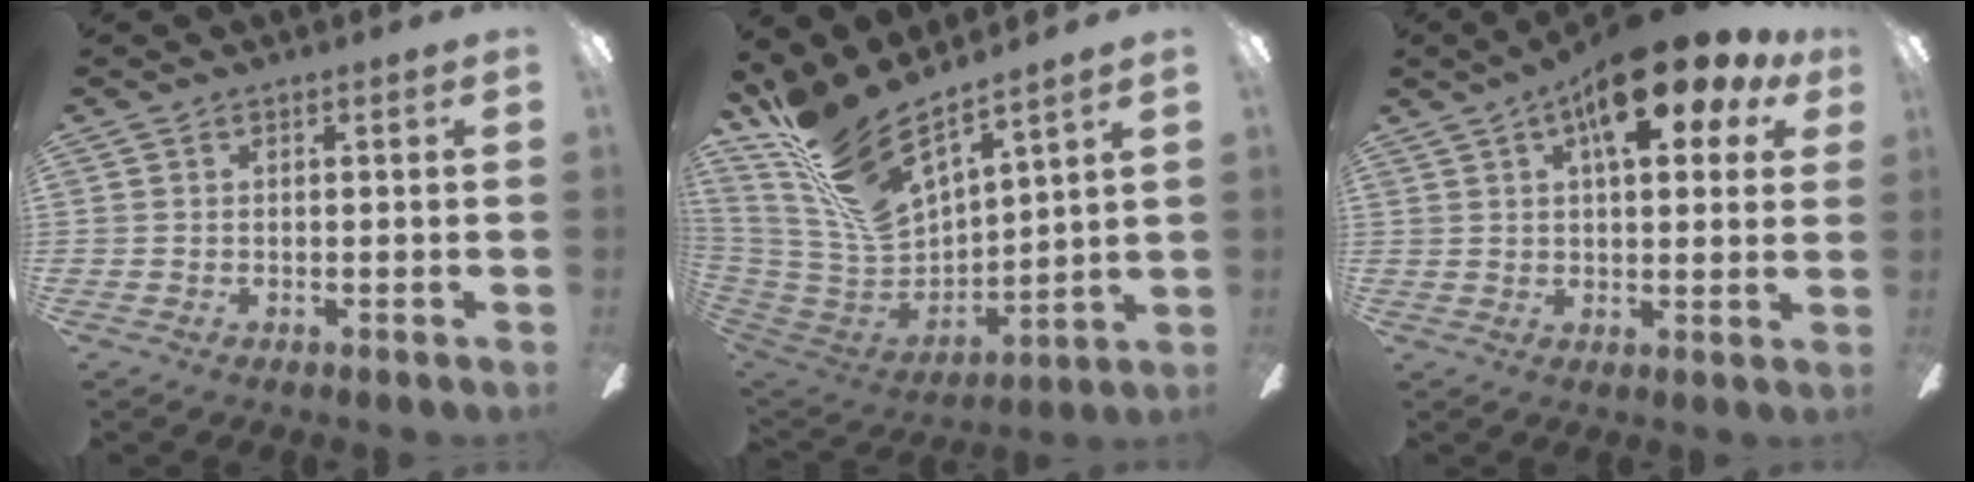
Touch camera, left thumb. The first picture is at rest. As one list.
[{"total": 18.3, "force": [14.4, 5.7, 9.8], "torque": [-0.228, -0.117, 0.256]}, {"total": 16.8, "force": [9.0, 5.9, 12.8], "torque": [-0.185, -0.033, 0.141]}]